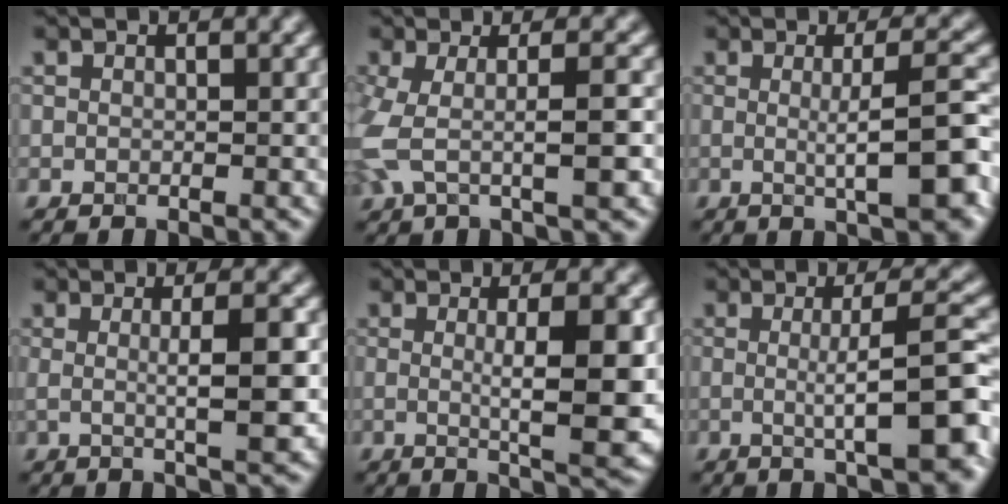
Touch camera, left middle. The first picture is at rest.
{"total": 5.1, "force": [-0.6, 1.4, 4.9], "torque": [-0.100, -0.004, -0.016]}
{"total": 6.4, "force": [-0.4, 1.2, 6.2], "torque": [-0.087, 0.001, -0.005]}
{"total": 4.8, "force": [0.1, 1.0, 4.7], "torque": [-0.066, 0.001, 0.000]}
{"total": 7.2, "force": [0.0, 1.5, 7.0], "torque": [-0.094, -0.005, 0.003]}
{"total": 7.3, "force": [-0.6, 1.4, 7.2], "torque": [-0.099, 0.001, -0.008]}